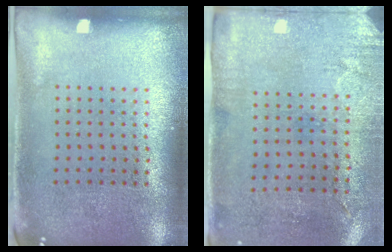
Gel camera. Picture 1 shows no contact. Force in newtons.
{"total": 2.9, "press": 2.4, "slide": 1.7}